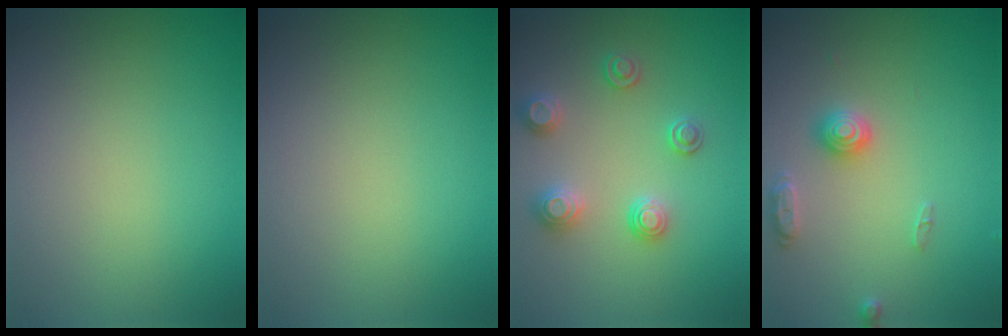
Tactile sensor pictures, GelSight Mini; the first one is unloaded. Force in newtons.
{"total": 0.0}
{"total": 2.7, "press": 2.6, "slide": 0.3}
{"total": 2.5, "press": 2.5, "slide": 0.4}